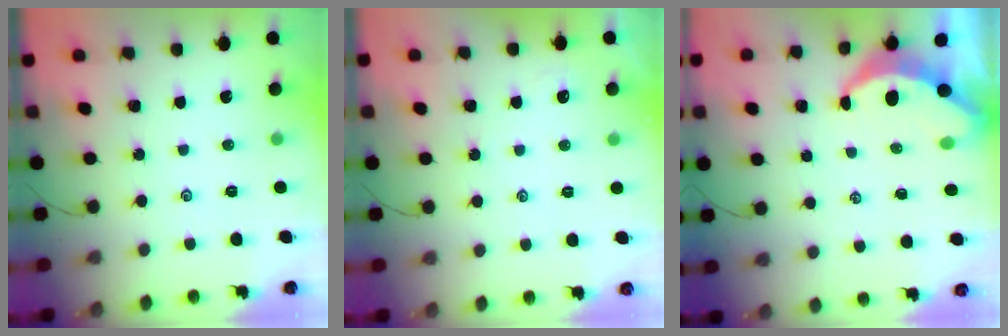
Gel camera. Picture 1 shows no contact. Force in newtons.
{"total": 1.7, "press": 1.7, "slide": 0.3}
{"total": 5.5, "press": 5.5, "slide": 0.0}